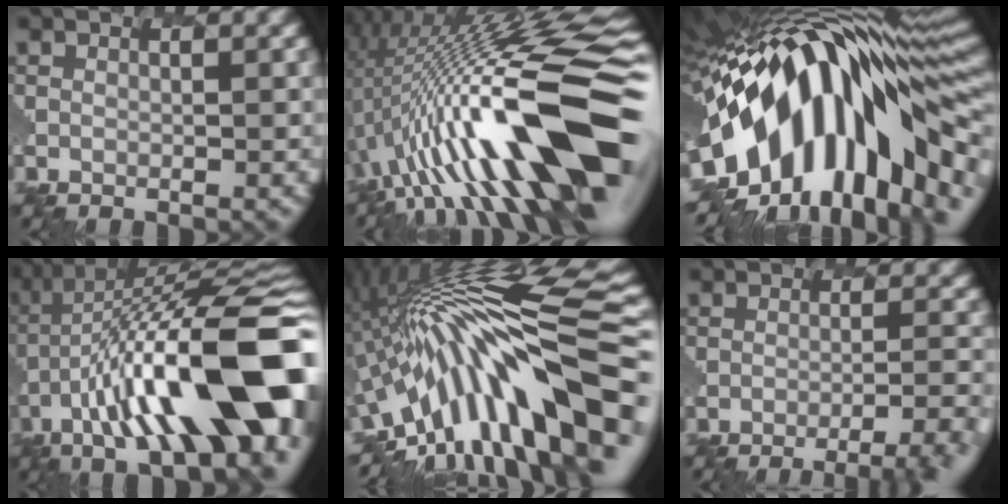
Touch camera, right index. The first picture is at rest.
{"total": 14.9, "force": [-2.2, 4.4, 14.1], "torque": [-0.253, 0.043, -0.054]}
{"total": 13.8, "force": [-3.8, 7.4, 11.0], "torque": [-0.183, 0.030, -0.080]}
{"total": 15.3, "force": [-3.9, 5.0, 13.9], "torque": [-0.237, 0.034, -0.065]}
{"total": 12.8, "force": [-4.9, 3.8, 11.2], "torque": [-0.191, 0.038, -0.093]}
{"total": 6.0, "force": [-4.7, 1.0, 3.5], "torque": [-0.044, 0.003, -0.046]}